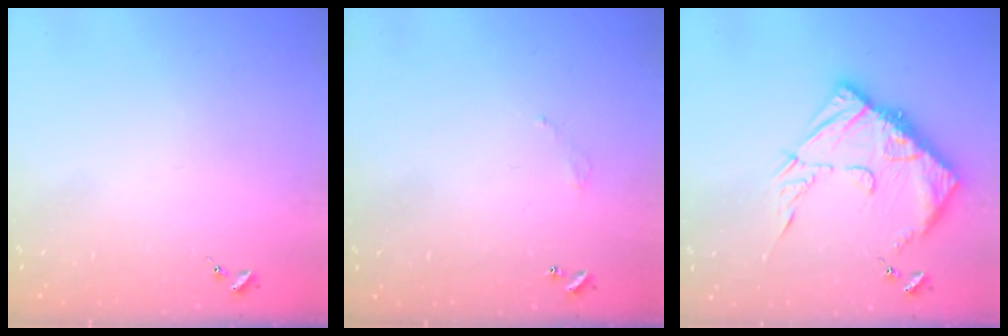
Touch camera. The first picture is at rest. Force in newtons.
{"total": 3.0, "press": 3.0, "slide": 0.2}
{"total": 15.6, "press": 15.5, "slide": 1.4}